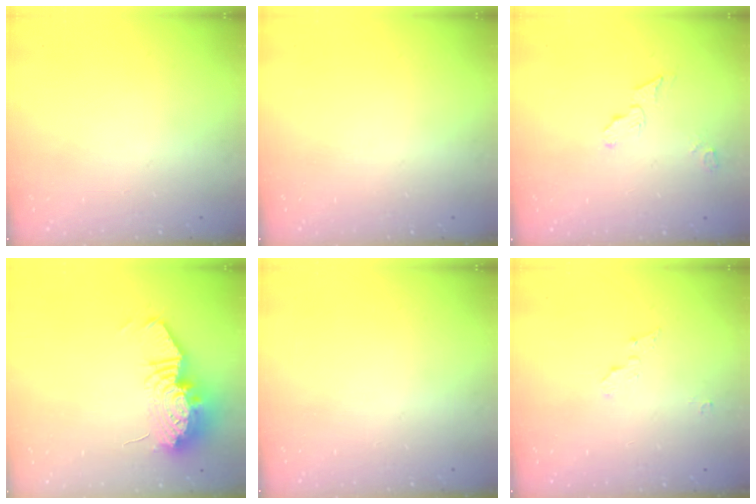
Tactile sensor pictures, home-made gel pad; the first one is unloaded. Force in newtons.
{"total": 0.0}
{"total": 5.3, "press": 5.3, "slide": 0.3}
{"total": 14.7, "press": 14.6, "slide": 1.3}
{"total": 0.0}
{"total": 3.9, "press": 3.9, "slide": 0.3}